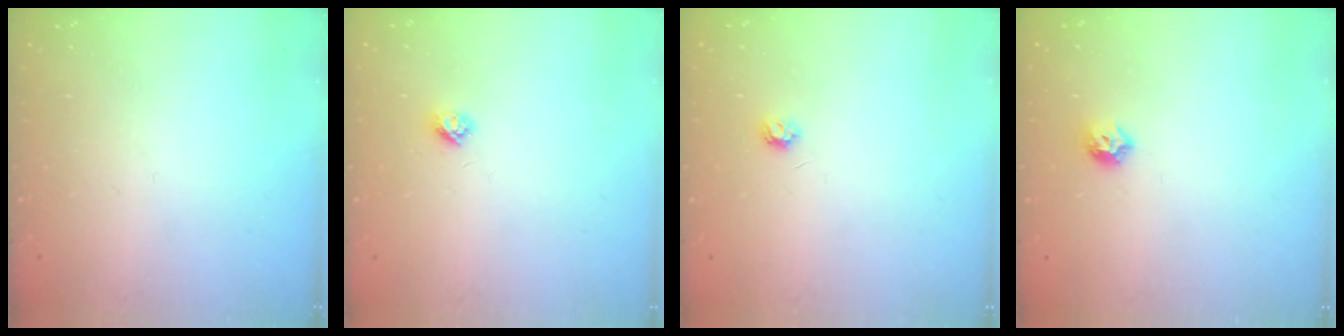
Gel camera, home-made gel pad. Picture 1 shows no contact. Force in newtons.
{"total": 3.1, "press": 3.0, "slide": 0.4}
{"total": 3.7, "press": 3.7, "slide": 0.4}
{"total": 6.4, "press": 6.3, "slide": 0.9}